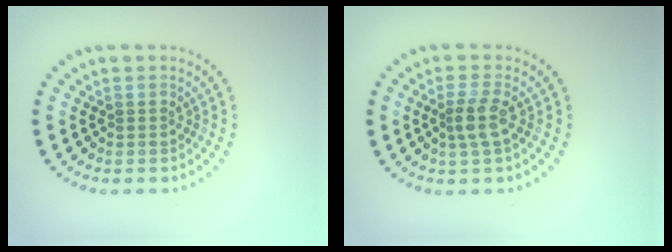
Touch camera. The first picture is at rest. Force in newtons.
{"total": 2.3, "press": 1.8, "slide": 1.4}